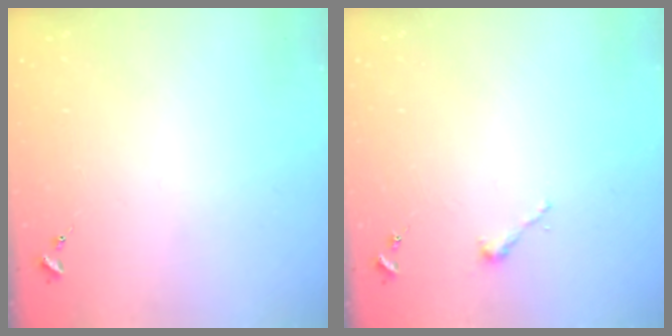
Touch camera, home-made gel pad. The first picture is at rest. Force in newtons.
{"total": 2.5, "press": 2.5, "slide": 0.2}